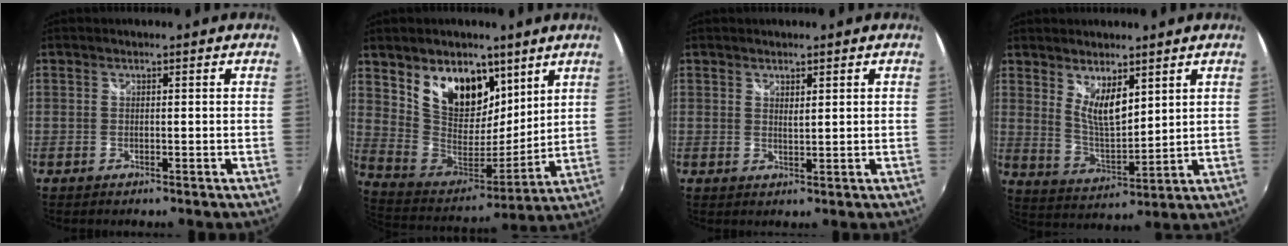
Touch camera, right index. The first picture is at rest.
{"total": 17.7, "force": [9.8, 11.1, 9.8], "torque": [-0.194, 0.005, 0.188]}
{"total": 1.6, "force": [1.0, 0.5, 1.1], "torque": [-0.017, -0.001, 0.017]}
{"total": 7.6, "force": [4.2, 2.9, 5.6], "torque": [-0.095, -0.011, 0.083]}